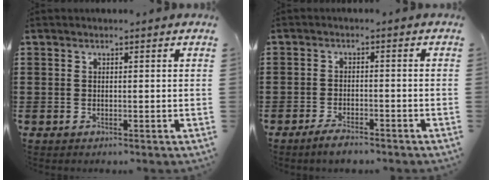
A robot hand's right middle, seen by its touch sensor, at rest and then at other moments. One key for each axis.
{"total": 2.8, "fx": -2.5, "fy": 0.4, "fz": 1.1, "tx": -0.021, "ty": 0.002, "tz": -0.048}